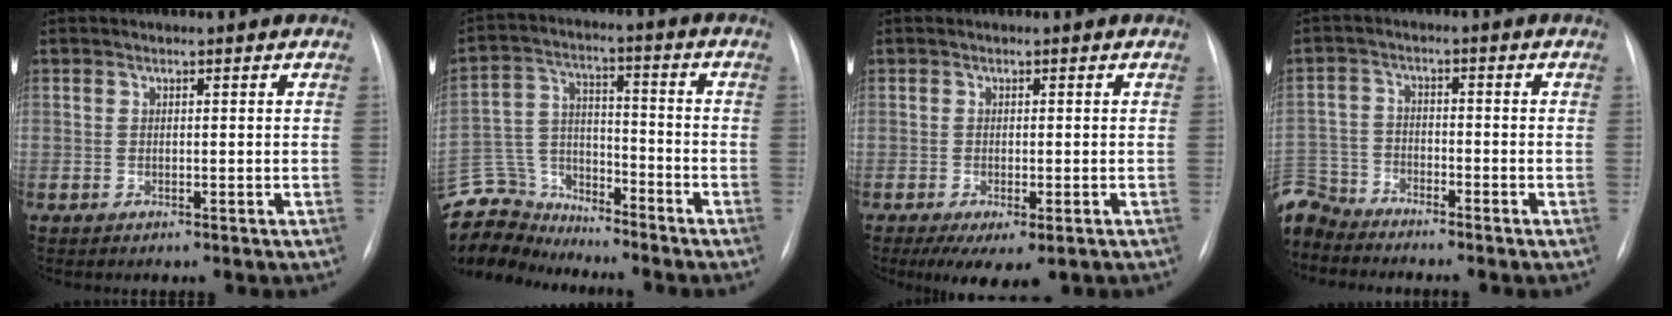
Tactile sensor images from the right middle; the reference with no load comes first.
{"total": 11.9, "force": [-11.5, 3.0, 0.3], "torque": [-0.011, 0.029, -0.218]}
{"total": 6.2, "force": [-3.7, 2.1, 4.5], "torque": [-0.059, -0.015, -0.056]}
{"total": 8.0, "force": [-7.8, 2.0, 0.5], "torque": [-0.020, 0.000, -0.156]}